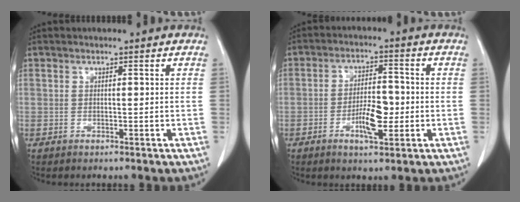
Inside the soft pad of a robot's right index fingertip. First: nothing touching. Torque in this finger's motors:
{"motor_torque": [0.16, -0.13, 0.06, 0.05]}